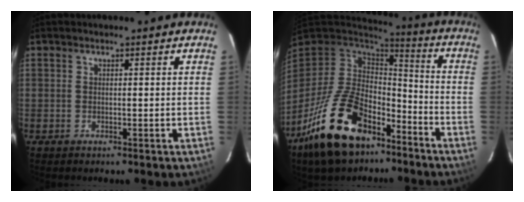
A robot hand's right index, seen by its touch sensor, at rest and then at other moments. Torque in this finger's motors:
{"motor_torque": [0.88, -0.75, 1.05, 0.21]}